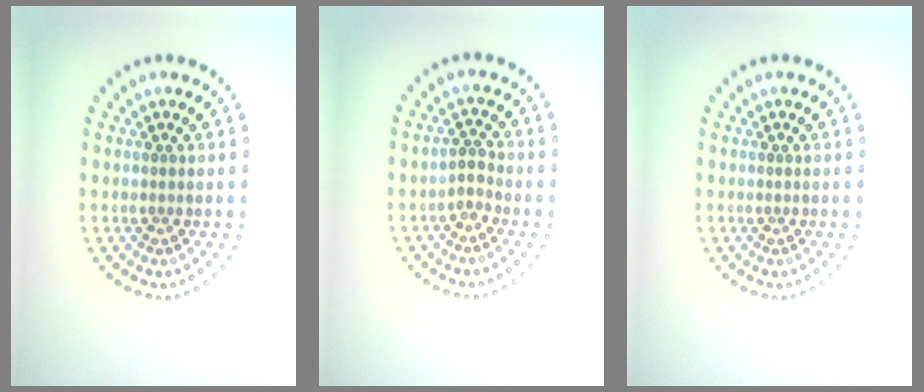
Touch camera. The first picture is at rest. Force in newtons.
{"total": 1.3, "press": 0.9, "slide": 0.9}
{"total": 0.0}